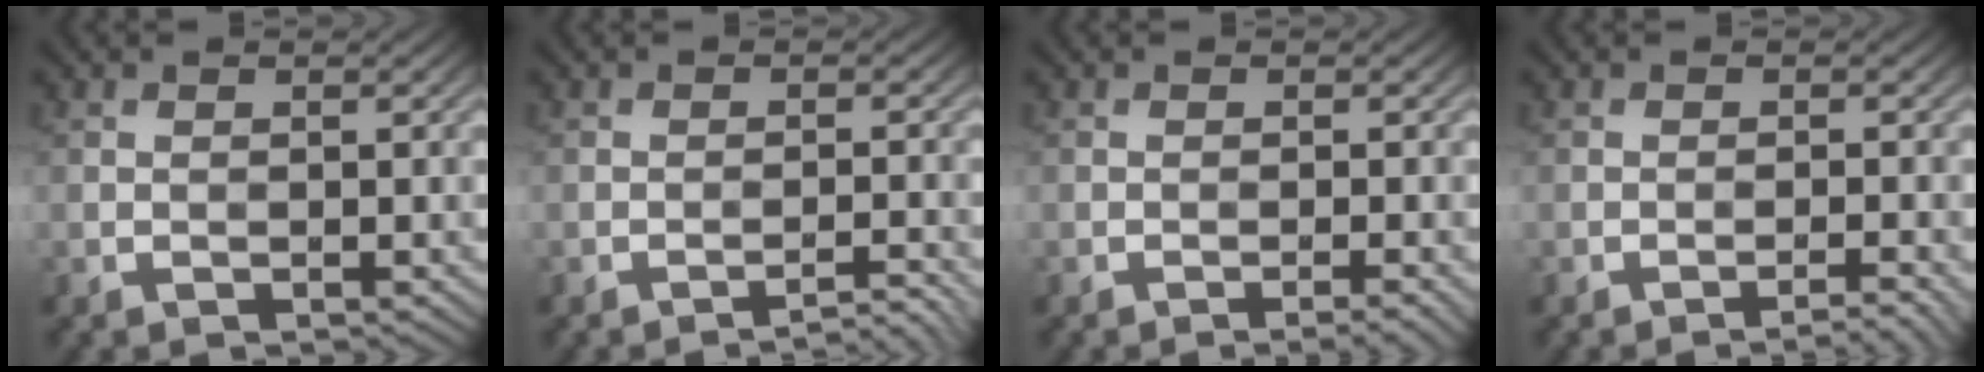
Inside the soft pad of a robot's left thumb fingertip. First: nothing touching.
{"total": 2.5, "force": [-2.2, 0.1, 1.2], "torque": [-0.012, 0.010, -0.039]}
{"total": 1.8, "force": [-0.9, 0.3, 1.5], "torque": [-0.018, 0.003, -0.019]}
{"total": 2.2, "force": [-1.5, 0.2, 1.6], "torque": [-0.020, 0.006, -0.029]}